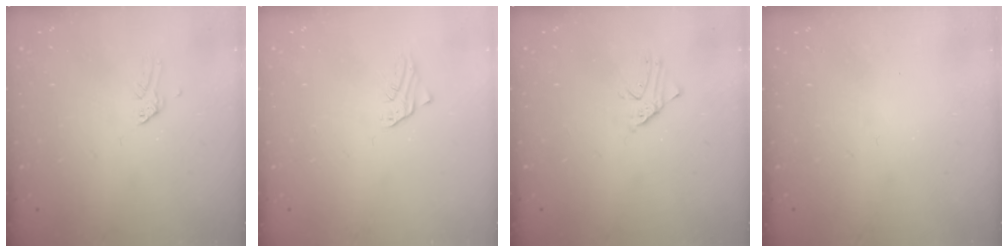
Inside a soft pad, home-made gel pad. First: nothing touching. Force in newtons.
{"total": 1.4, "press": 1.4, "slide": 0.0}
{"total": 1.5, "press": 1.5, "slide": 0.1}
{"total": 0.7, "press": 0.7, "slide": 0.0}